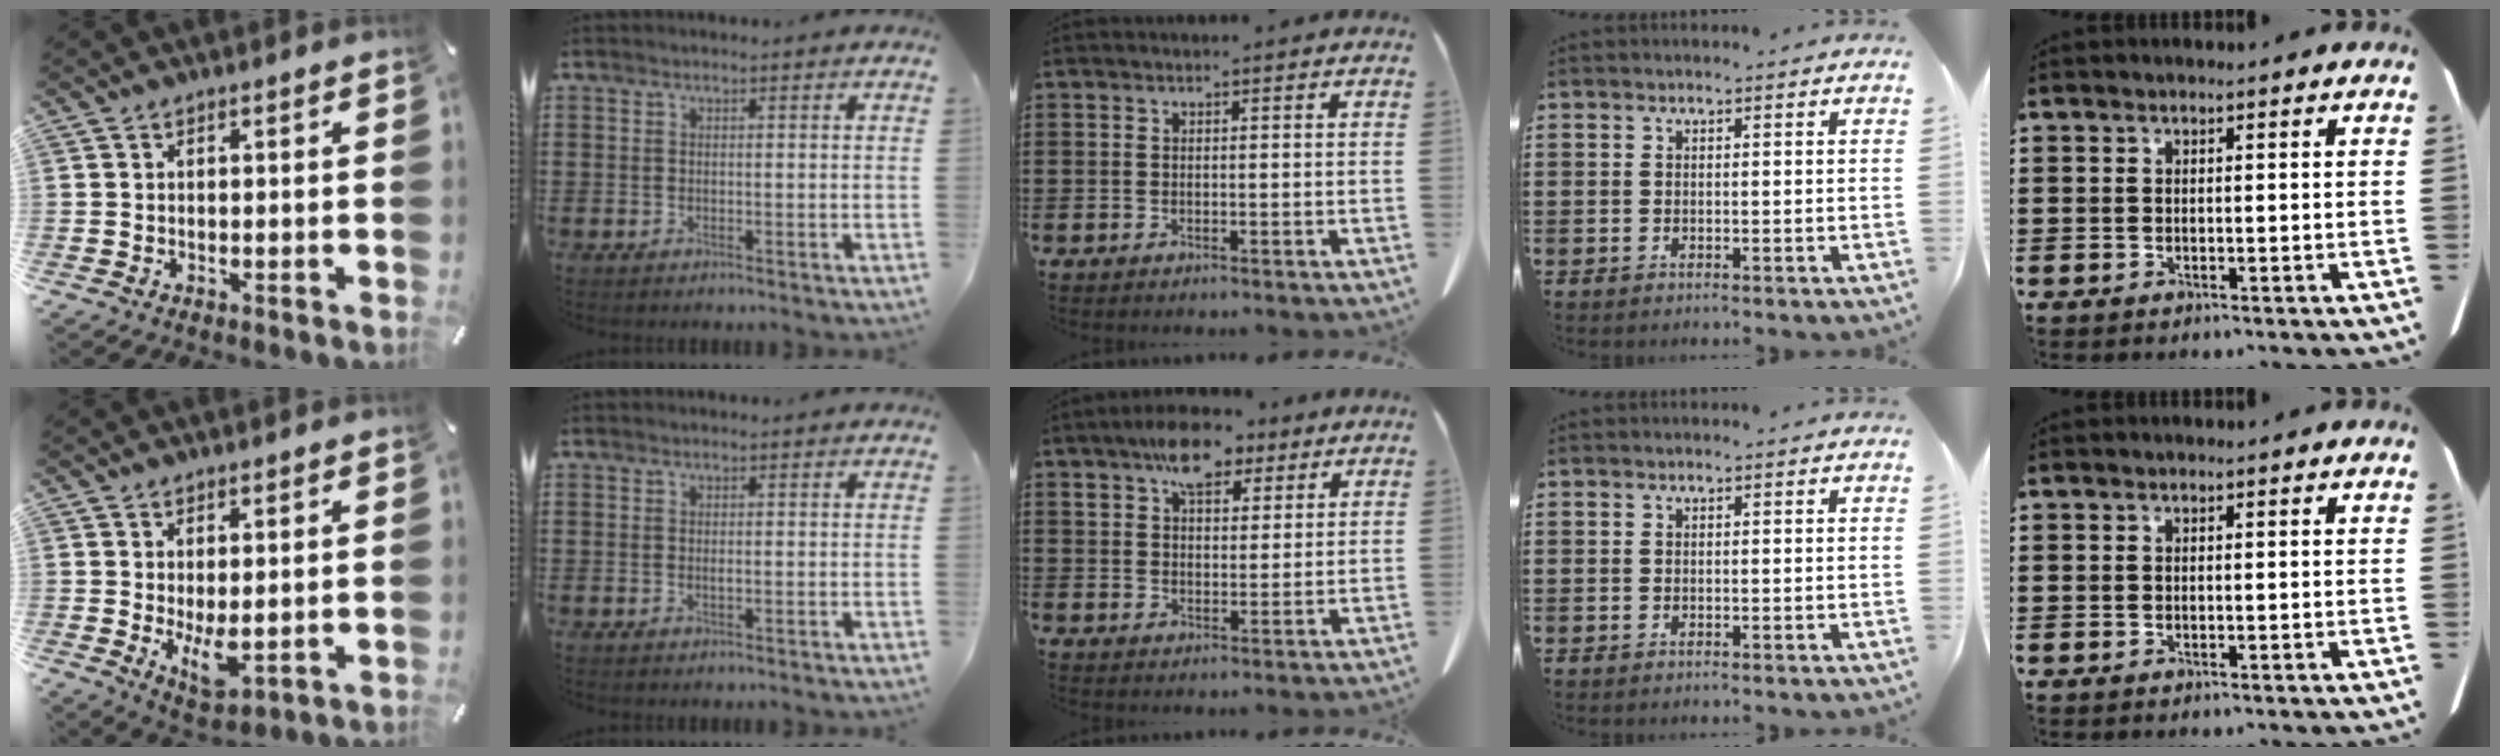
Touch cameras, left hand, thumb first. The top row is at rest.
{"thumb": {"total": 6.4, "force": [0.4, 3.0, 5.7], "torque": [-0.100, -0.020, 0.007]}, "index": {"total": 0.6, "force": [-0.1, 0.1, 0.6], "torque": [-0.012, -0.003, -0.001]}, "middle": {"total": 8.3, "force": [6.0, 3.9, 4.3], "torque": [-0.073, -0.010, 0.104]}}